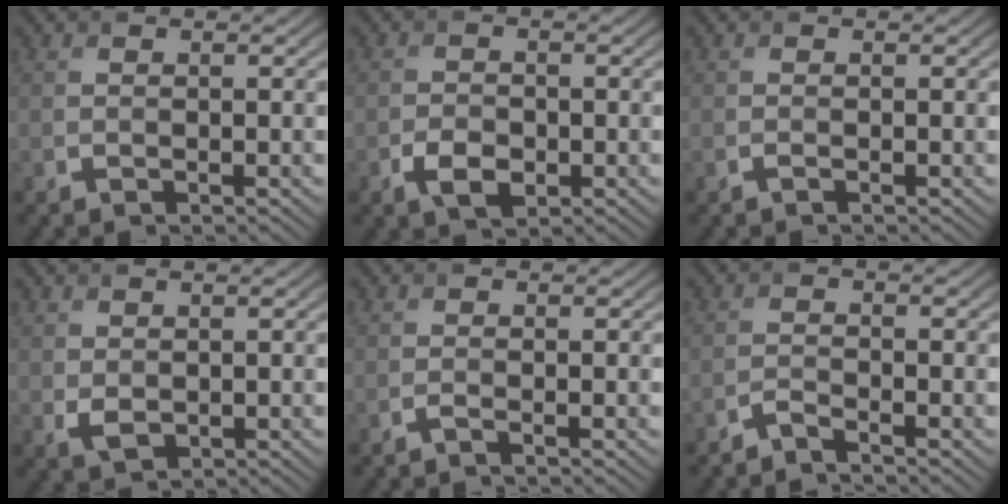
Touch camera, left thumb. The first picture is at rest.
{"total": 3.2, "force": [-1.3, 2.0, 2.0], "torque": [-0.043, -0.007, -0.027]}
{"total": 0.0}
{"total": 1.8, "force": [0.1, 1.3, 1.2], "torque": [-0.030, -0.006, 0.008]}
{"total": 0.7, "force": [-0.4, 0.0, 0.5], "torque": [-0.012, 0.001, -0.013]}
{"total": 1.6, "force": [-1.5, 0.1, 0.6], "torque": [-0.009, 0.001, -0.040]}